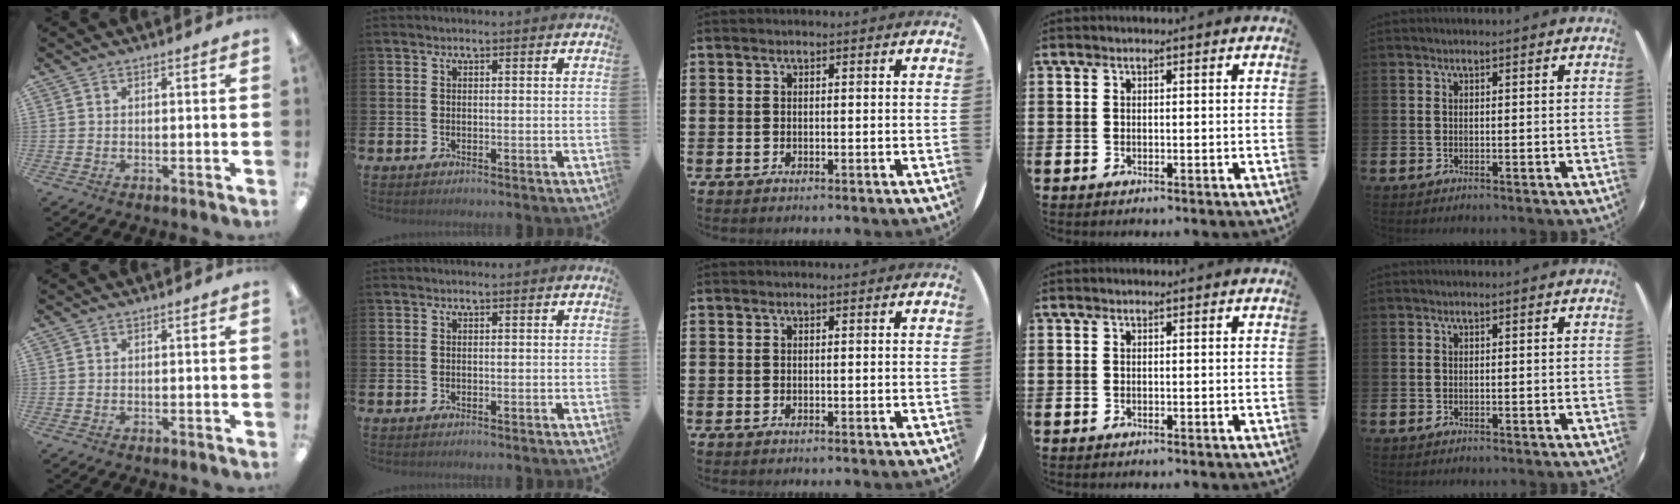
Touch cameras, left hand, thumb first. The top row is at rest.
{}